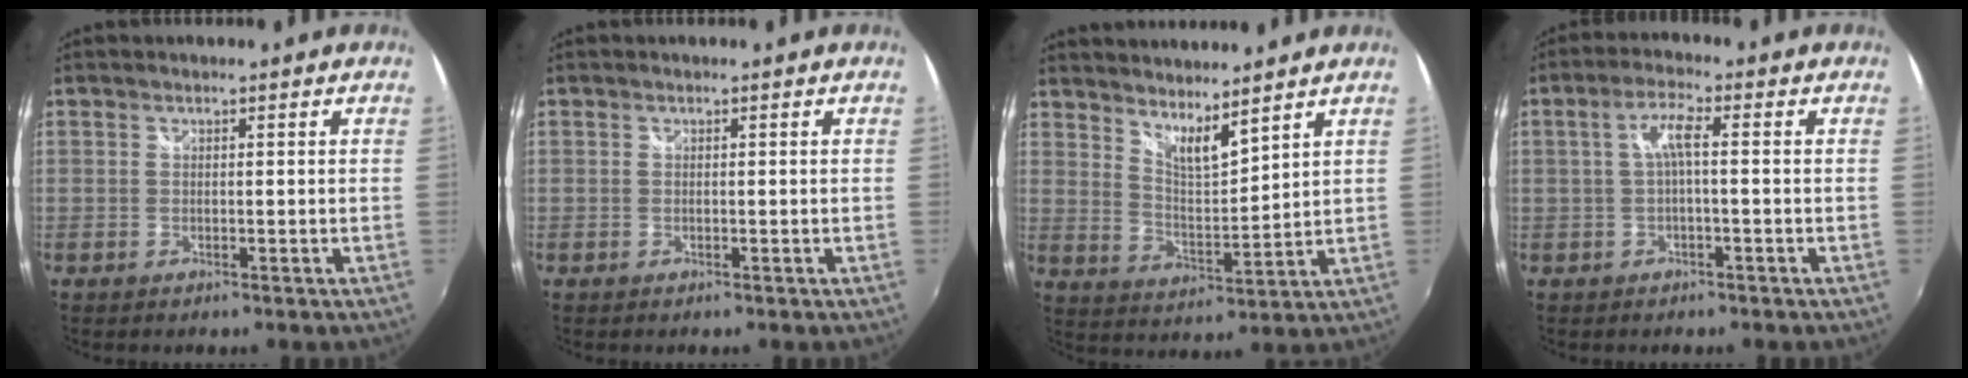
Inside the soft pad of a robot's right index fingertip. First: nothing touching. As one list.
[{"total": 0.0}, {"total": 7.4, "force": [6.2, 1.1, 3.8], "torque": [-0.058, -0.008, 0.108]}, {"total": 4.0, "force": [-0.2, 0.4, 4.0], "torque": [-0.077, 0.009, -0.001]}]